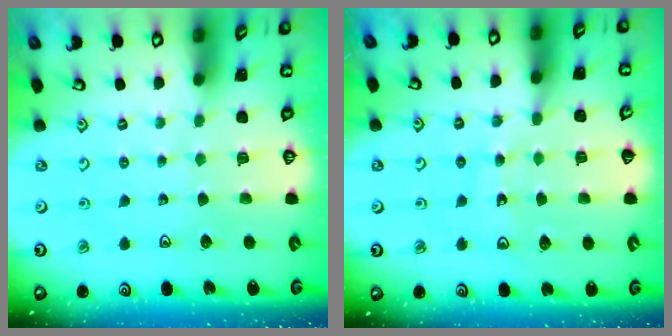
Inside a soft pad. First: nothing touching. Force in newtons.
{"total": 12.1, "press": 11.9, "slide": 2.2}